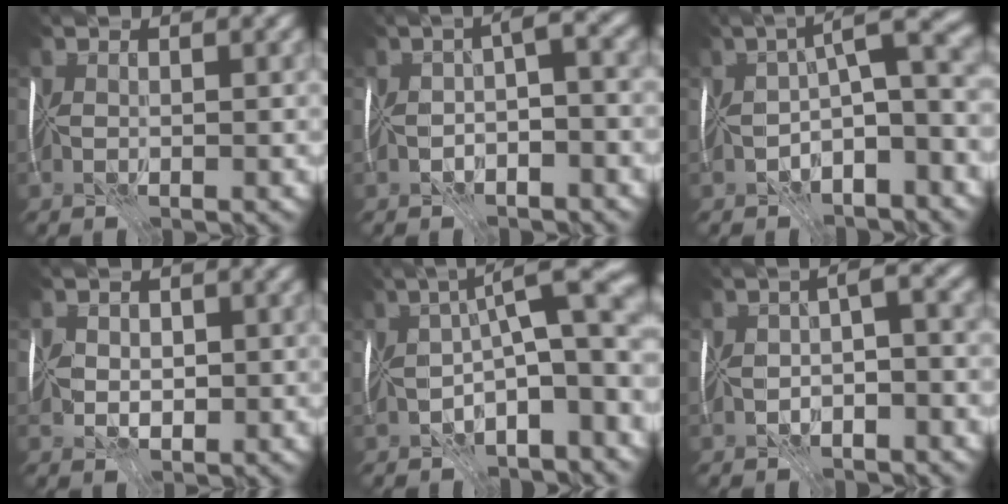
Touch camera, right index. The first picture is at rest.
{"total": 3.3, "force": [-1.6, 1.0, 2.8], "torque": [-0.046, 0.003, -0.037]}
{"total": 7.0, "force": [-1.9, 1.9, 6.5], "torque": [-0.101, 0.006, -0.040]}
{"total": 1.7, "force": [-0.2, 1.5, 0.8], "torque": [-0.015, -0.004, -0.008]}
{"total": 10.7, "force": [-1.3, 3.4, 10.0], "torque": [-0.143, 0.010, -0.027]}
{"total": 3.2, "force": [-1.5, 0.9, 2.6], "torque": [-0.047, 0.001, -0.035]}